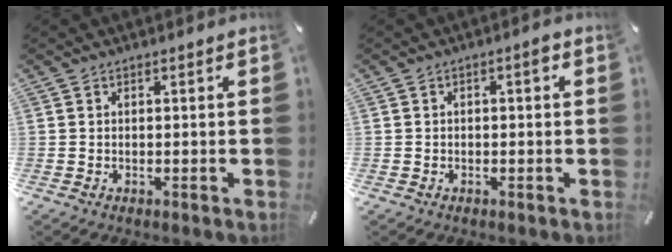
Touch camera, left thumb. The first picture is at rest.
{"total": 2.0, "force": [0.0, 0.9, 1.7], "torque": [-0.026, 0.005, -0.005]}